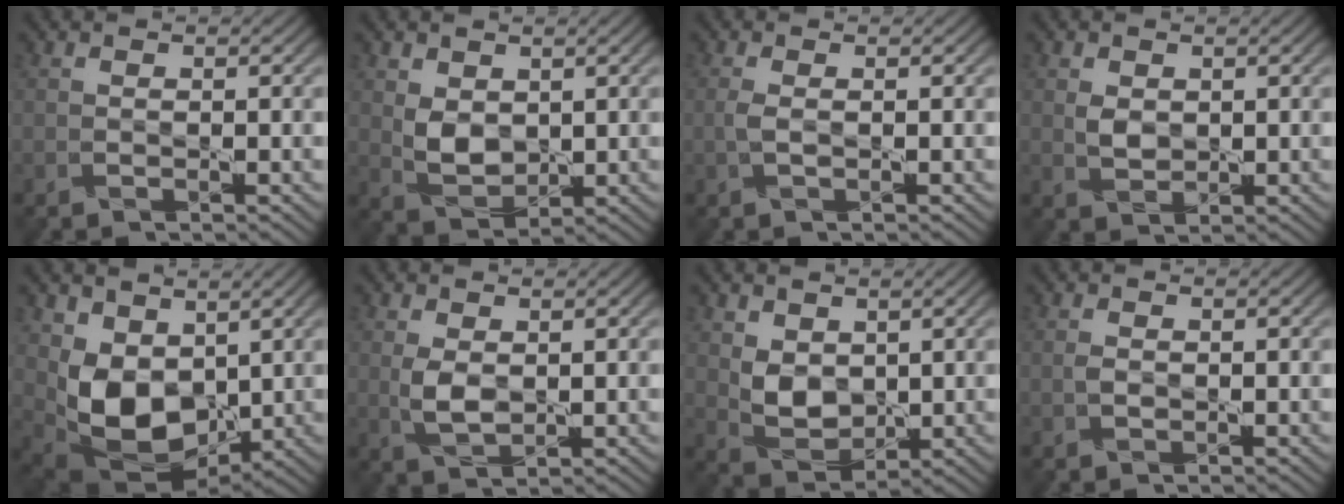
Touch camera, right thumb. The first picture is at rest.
{"total": 4.4, "force": [1.2, 3.1, 2.8], "torque": [-0.067, -0.006, 0.028]}
{"total": 1.4, "force": [-0.1, 0.5, 1.3], "torque": [-0.035, 0.002, -0.003]}
{"total": 2.2, "force": [0.6, 1.6, 1.4], "torque": [-0.035, -0.002, 0.013]}
{"total": 9.3, "force": [1.6, 6.6, 6.4], "torque": [-0.149, -0.025, 0.034]}
{"total": 3.3, "force": [0.4, 1.9, 2.6], "torque": [-0.062, -0.004, 0.012]}
{"total": 4.8, "force": [1.4, 3.5, 2.9], "torque": [-0.069, -0.009, 0.034]}
{"total": 0.9, "force": [-0.1, 0.6, 0.7], "torque": [-0.016, -0.001, -0.003]}